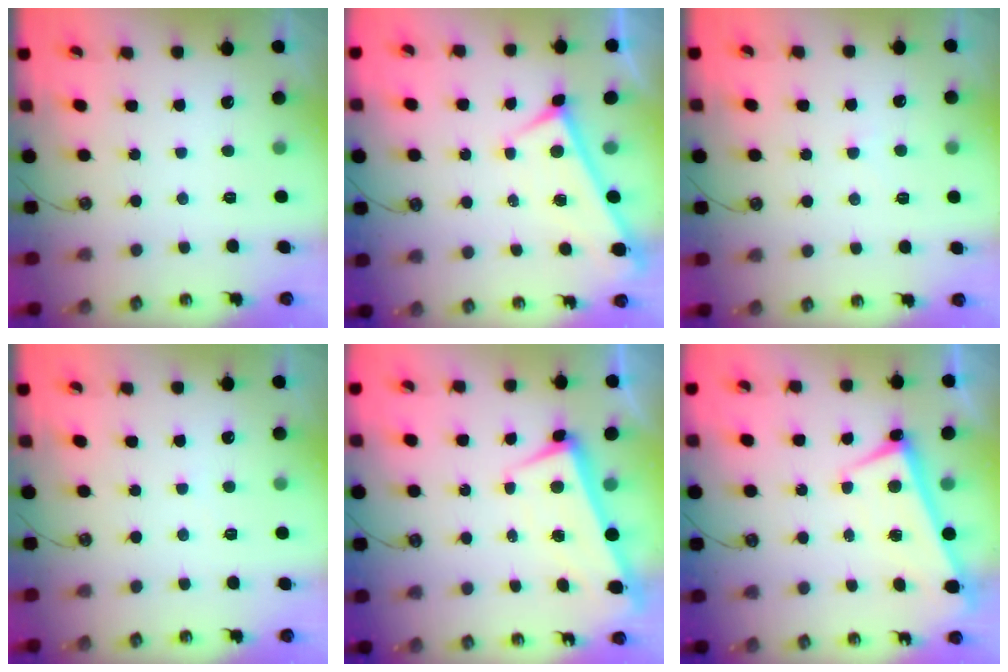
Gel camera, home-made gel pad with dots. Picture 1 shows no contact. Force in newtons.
{"total": 0.0}
{"total": 4.2, "press": 4.2, "slide": 0.3}
{"total": 3.0, "press": 3.0, "slide": 0.2}
{"total": 1.9, "press": 1.0, "slide": 1.6}
{"total": 1.3, "press": 1.2, "slide": 0.3}